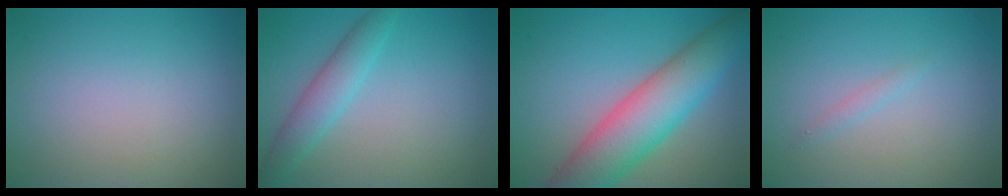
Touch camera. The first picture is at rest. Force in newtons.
{"total": 3.0, "press": 3.0, "slide": 0.1}
{"total": 8.6, "press": 8.6, "slide": 0.3}
{"total": 0.7, "press": 0.7, "slide": 0.1}